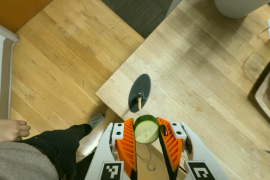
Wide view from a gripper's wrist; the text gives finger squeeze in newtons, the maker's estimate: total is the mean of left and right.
{"total": 8.7, "left": 8.9, "right": 8.5}